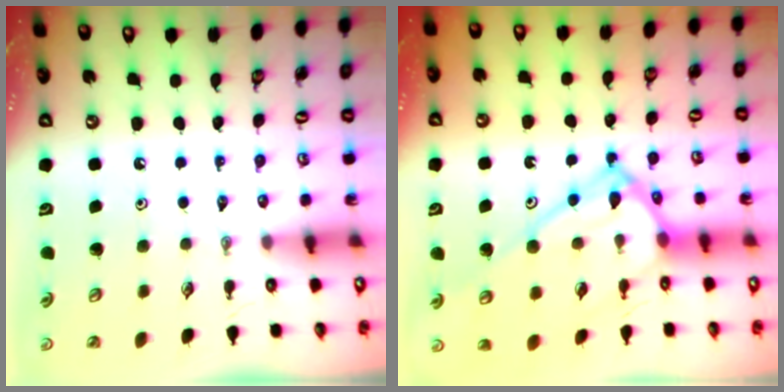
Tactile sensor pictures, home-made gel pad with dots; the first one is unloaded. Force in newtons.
{"total": 17.3, "press": 17.2, "slide": 1.7}